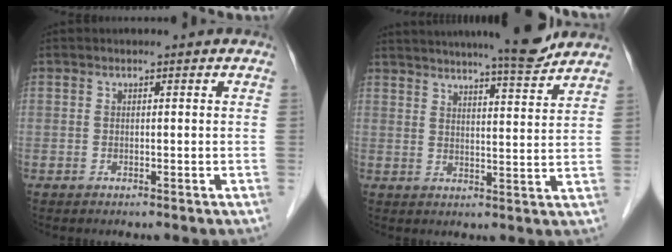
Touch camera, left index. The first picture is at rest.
{"total": 13.2, "force": [11.9, 0.1, 5.8], "torque": [-0.093, -0.002, 0.160]}